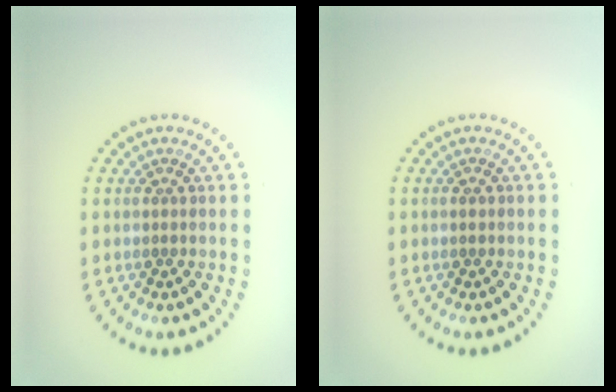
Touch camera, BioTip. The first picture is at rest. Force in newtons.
{"total": 0.8, "press": 0.8, "slide": 0.1}